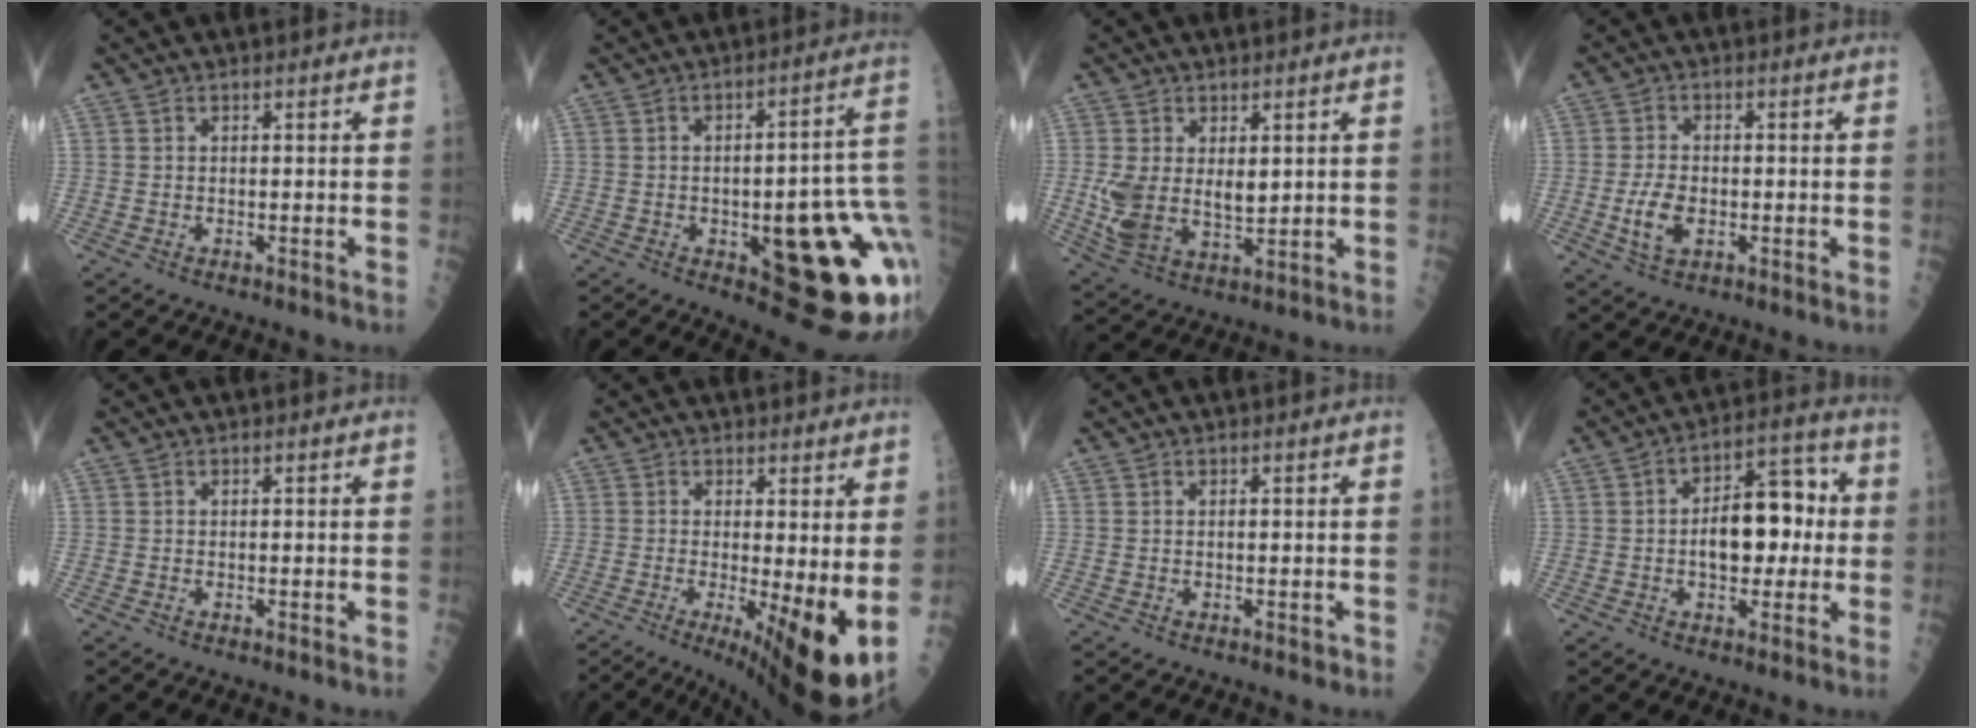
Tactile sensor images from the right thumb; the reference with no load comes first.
{"total": 22.2, "force": [-4.1, 7.3, 20.5], "torque": [-0.226, 0.019, -0.032]}
{"total": 9.6, "force": [1.2, 5.8, 7.6], "torque": [-0.143, -0.016, 0.035]}
{"total": 5.1, "force": [-0.9, 3.0, 4.1], "torque": [-0.070, -0.001, -0.014]}
{"total": 0.0}
{"total": 12.8, "force": [-1.9, 2.9, 12.3], "torque": [-0.183, -0.022, -0.017]}
{"total": 0.6, "force": [-0.1, 0.4, 0.4], "torque": [-0.004, -0.001, 0.000]}
{"total": 13.1, "force": [-0.1, 7.7, 10.6], "torque": [-0.119, 0.031, -0.006]}